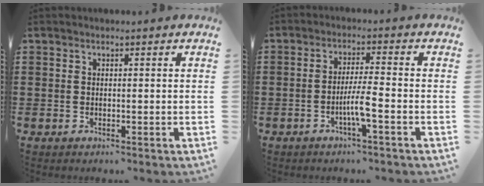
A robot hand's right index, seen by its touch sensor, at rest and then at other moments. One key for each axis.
{"total": 4.6, "fx": -1.9, "fy": 0.0, "fz": 4.2, "tx": -0.087, "ty": -0.012, "tz": -0.040}